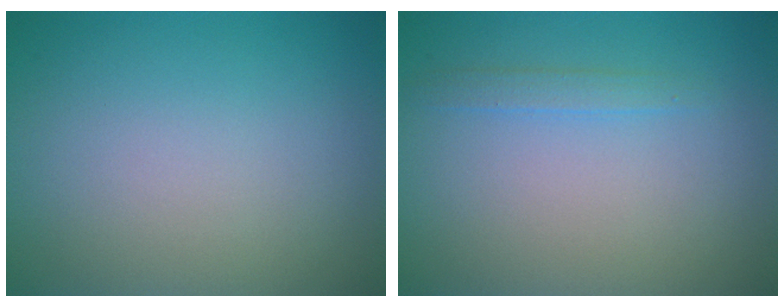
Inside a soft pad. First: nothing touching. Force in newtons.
{"total": 1.1, "press": 1.1, "slide": 0.0}